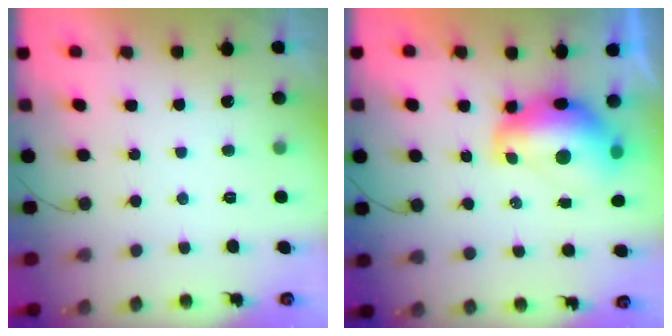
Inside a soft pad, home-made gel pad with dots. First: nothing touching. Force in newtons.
{"total": 10.5, "press": 10.4, "slide": 1.2}